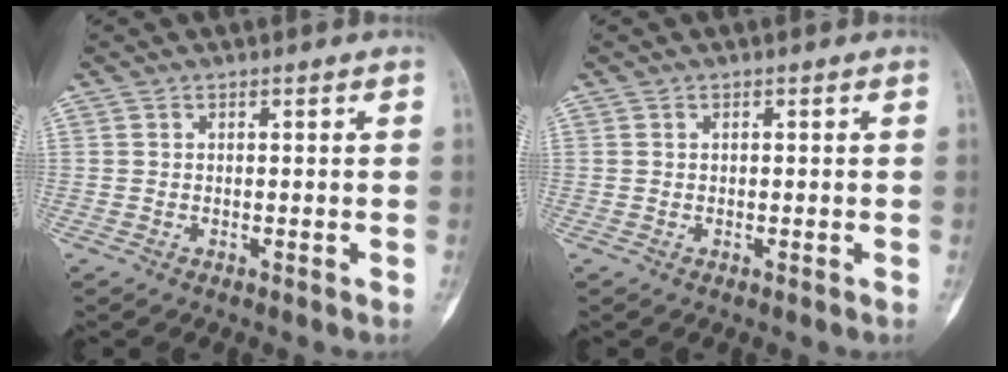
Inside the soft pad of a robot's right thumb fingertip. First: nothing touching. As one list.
[{"total": 0.0}]